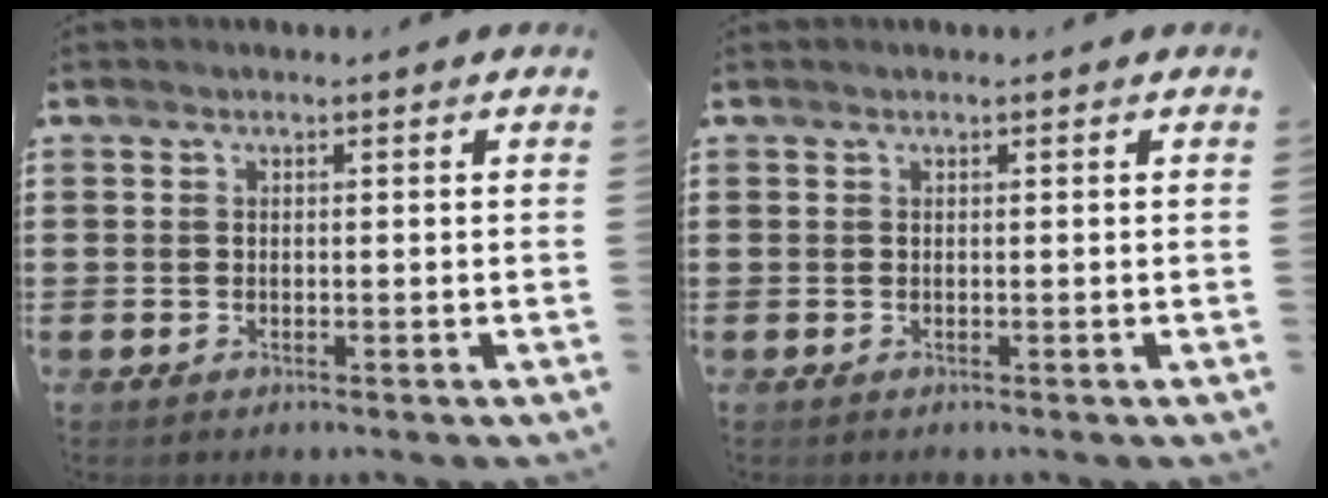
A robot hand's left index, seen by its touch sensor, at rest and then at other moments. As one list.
[{"total": 0.0}]